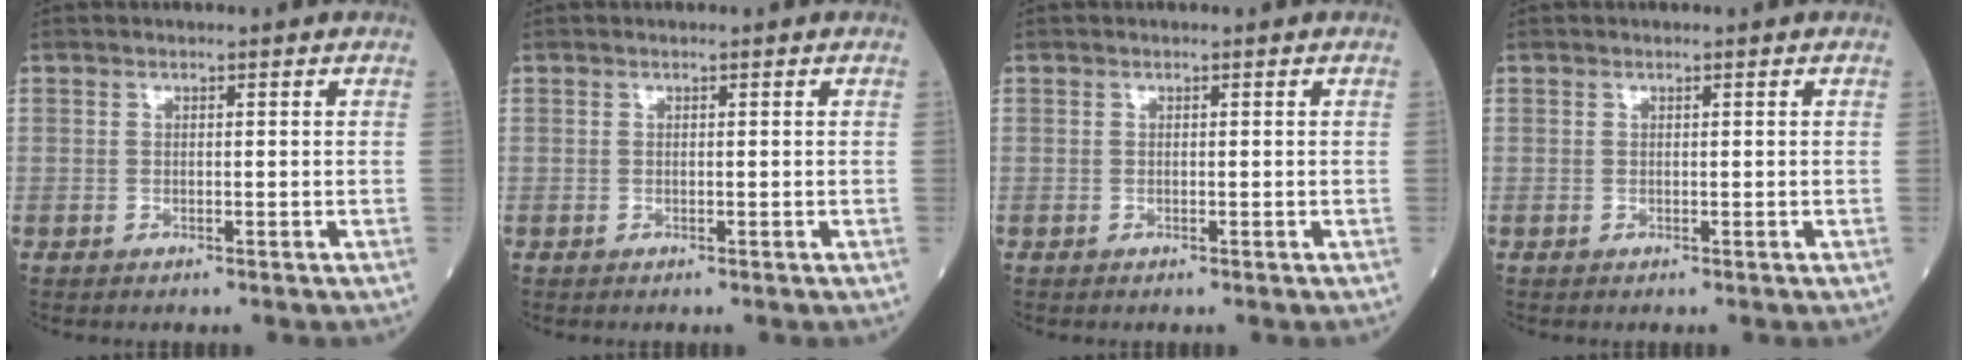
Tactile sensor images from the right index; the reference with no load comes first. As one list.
[{"total": 0.0}, {"total": 0.0}, {"total": 0.0}]